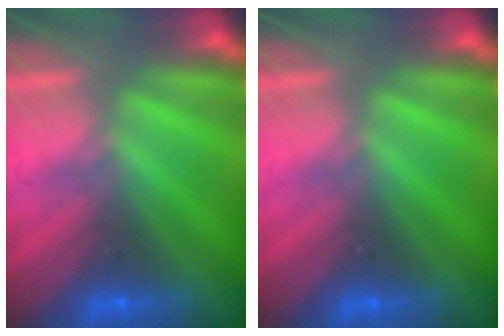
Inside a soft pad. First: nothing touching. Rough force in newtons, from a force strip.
{"total": 0.0}